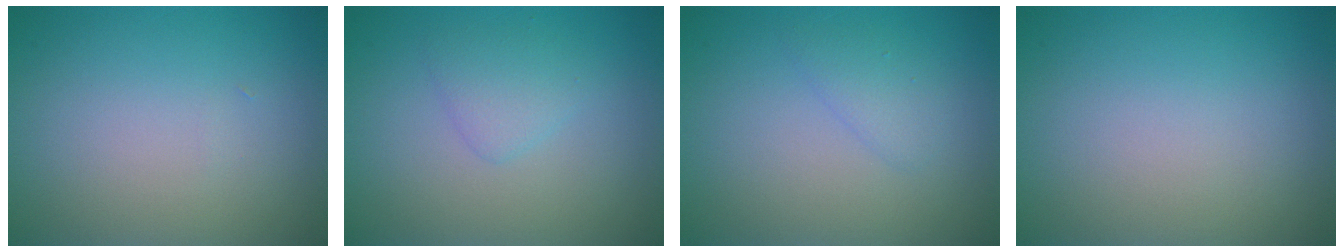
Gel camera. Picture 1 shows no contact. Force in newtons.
{"total": 1.6, "press": 1.6, "slide": 0.2}
{"total": 1.4, "press": 1.4, "slide": 0.1}
{"total": 0.0}